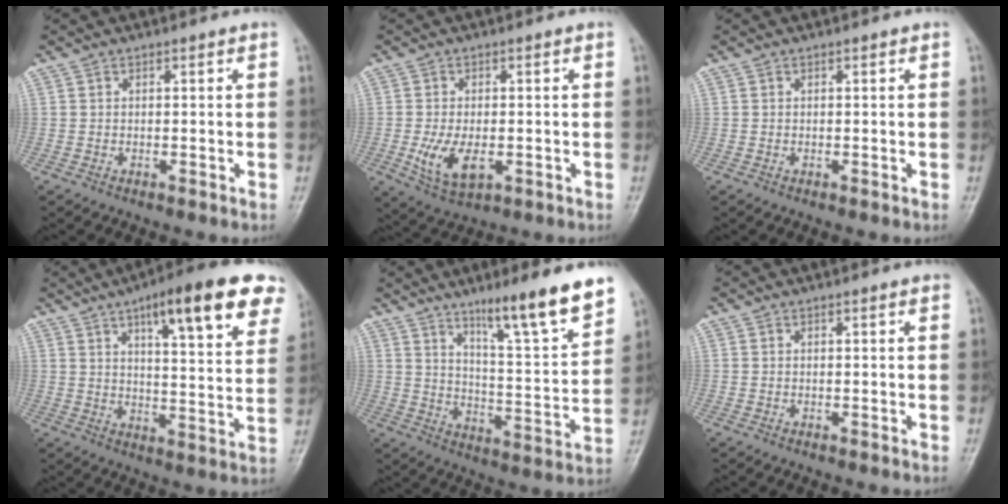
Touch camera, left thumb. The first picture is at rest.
{"total": 7.4, "force": [-1.7, 3.9, 6.0], "torque": [-0.114, -0.006, -0.022]}
{"total": 0.0}
{"total": 18.7, "force": [10.4, 4.7, 14.9], "torque": [-0.175, -0.027, 0.144]}
{"total": 15.2, "force": [10.7, 1.4, 10.8], "torque": [-0.150, -0.069, 0.171]}
{"total": 0.7, "force": [0.5, 0.0, 0.6], "torque": [-0.010, 0.002, 0.004]}